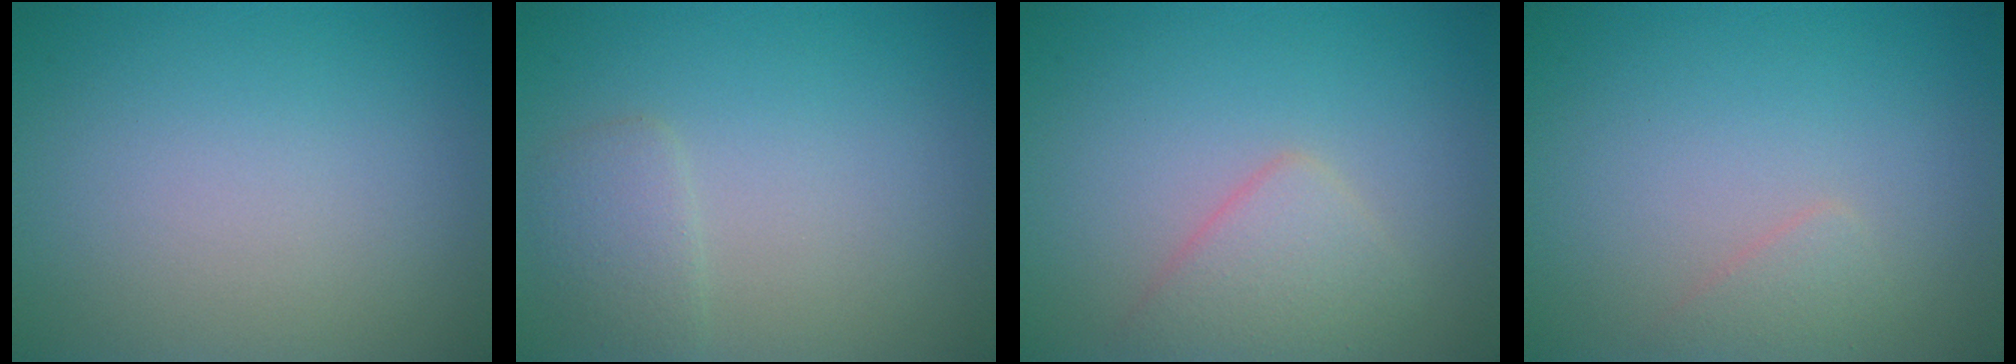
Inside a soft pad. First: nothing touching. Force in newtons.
{"total": 1.7, "press": 1.7, "slide": 0.1}
{"total": 2.7, "press": 2.7, "slide": 0.1}
{"total": 1.1, "press": 1.1, "slide": 0.1}